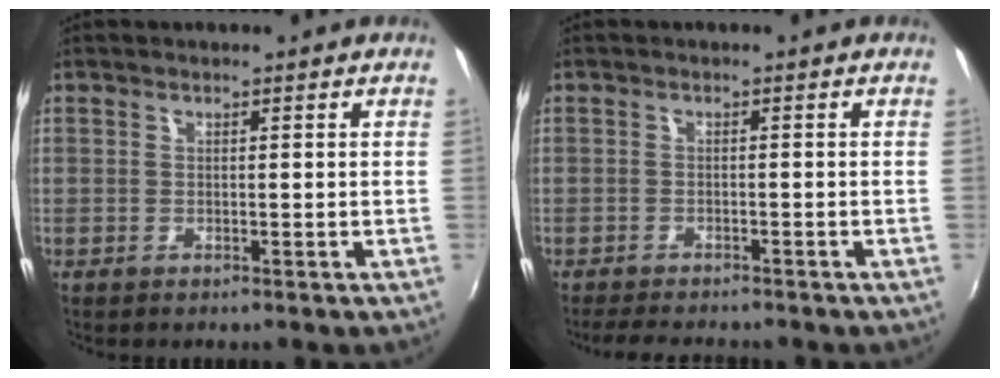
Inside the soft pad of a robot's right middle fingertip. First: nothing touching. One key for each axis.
{"total": 5.7, "fx": -5.2, "fy": 1.3, "fz": 2.1, "tx": -0.058, "ty": -0.014, "tz": -0.083}